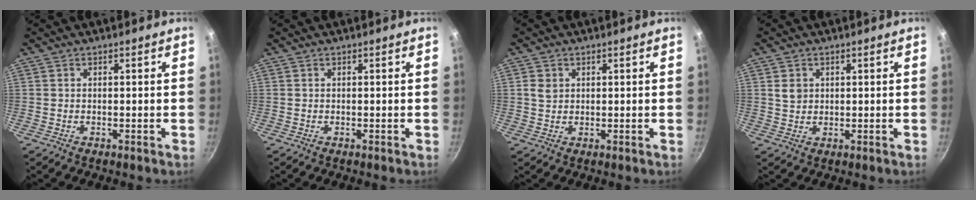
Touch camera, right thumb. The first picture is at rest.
{"total": 0.0}
{"total": 2.6, "force": [0.8, 2.1, 1.3], "torque": [-0.018, -0.003, 0.017]}
{"total": 2.9, "force": [0.9, 2.4, 1.3], "torque": [-0.014, -0.006, 0.020]}